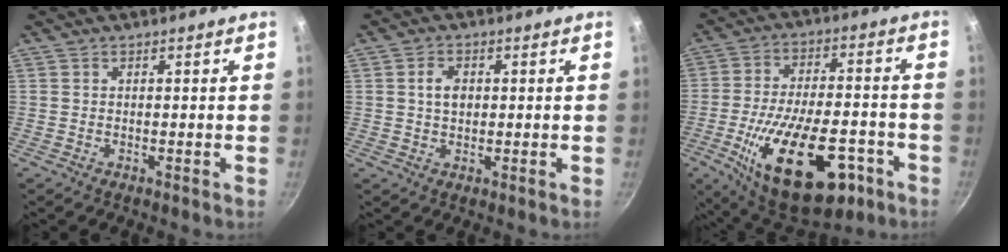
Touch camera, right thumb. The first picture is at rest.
{"total": 3.6, "force": [0.6, 2.5, 2.5], "torque": [-0.034, 0.003, 0.008]}
{"total": 25.1, "force": [-9.7, 12.1, 19.7], "torque": [-0.310, 0.023, -0.140]}